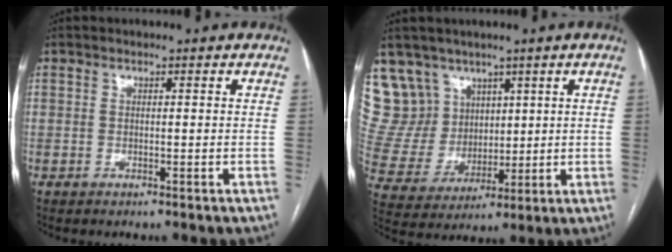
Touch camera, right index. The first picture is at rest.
{"total": 11.4, "force": [7.6, 8.5, 0.9], "torque": [-0.039, 0.041, 0.170]}